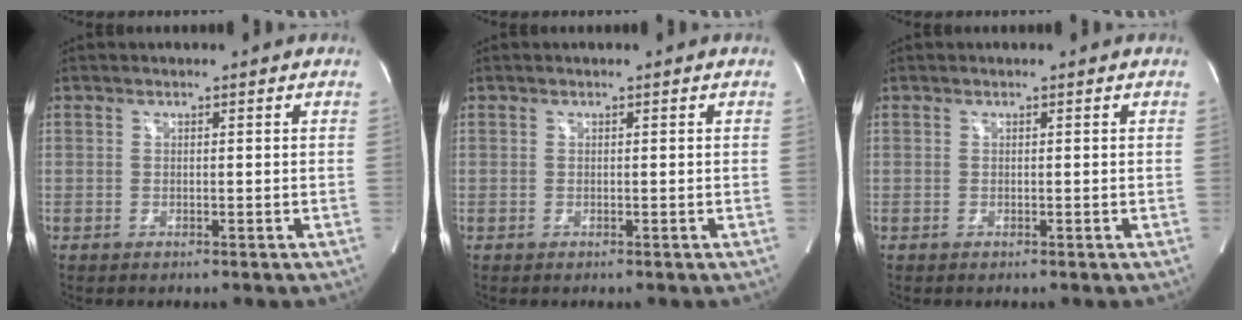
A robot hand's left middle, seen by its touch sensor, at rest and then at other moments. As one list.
[{"total": 0.0}, {"total": 0.0}]